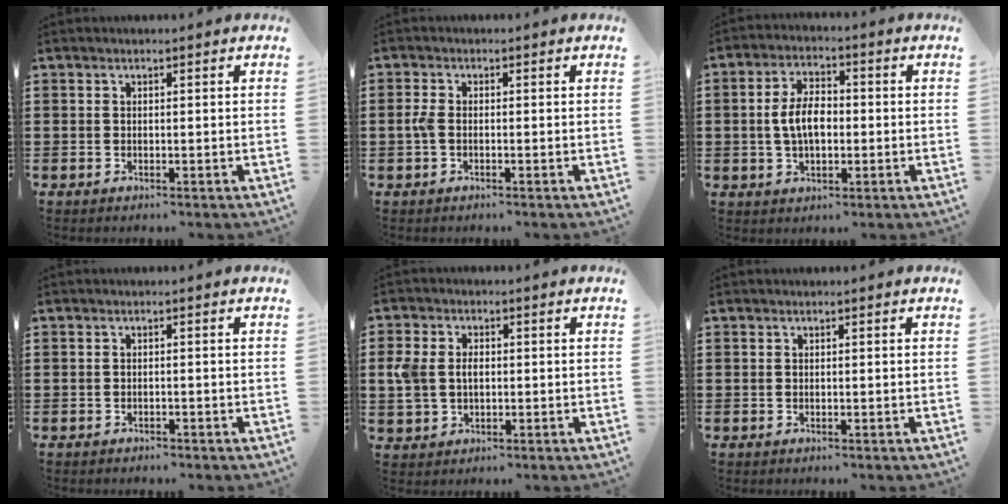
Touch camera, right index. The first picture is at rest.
{"total": 2.2, "force": [-0.4, 1.2, 1.8], "torque": [-0.051, -0.003, -0.013]}
{"total": 6.4, "force": [-0.3, 3.6, 5.3], "torque": [-0.115, 0.001, -0.015]}
{"total": 0.8, "force": [-0.7, 0.2, 0.1], "torque": [-0.005, -0.001, -0.015]}
{"total": 4.0, "force": [0.1, 3.1, 2.6], "torque": [-0.072, 0.007, -0.004]}
{"total": 0.0}